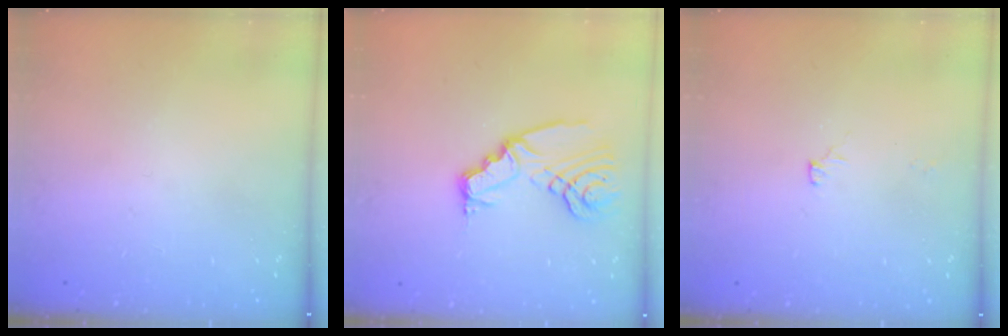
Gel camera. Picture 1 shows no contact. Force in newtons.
{"total": 9.8, "press": 9.7, "slide": 0.9}
{"total": 6.1, "press": 5.5, "slide": 2.6}